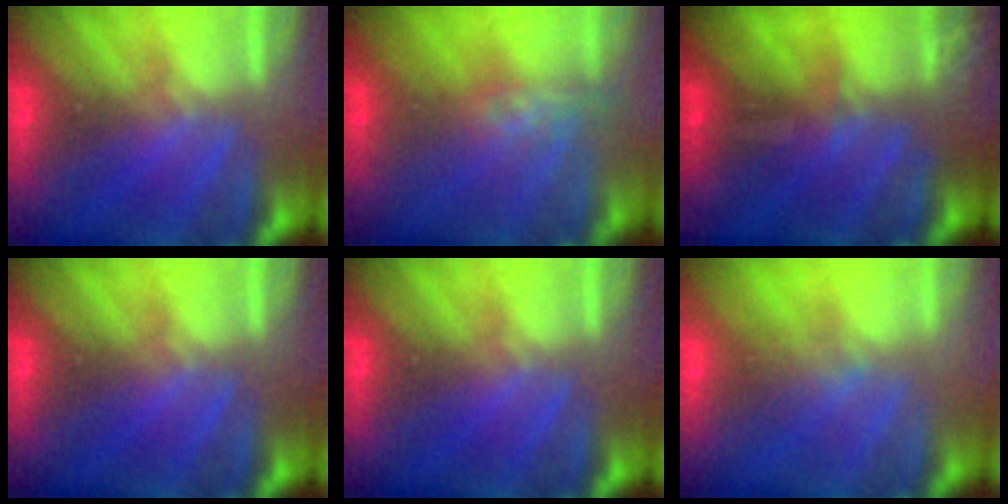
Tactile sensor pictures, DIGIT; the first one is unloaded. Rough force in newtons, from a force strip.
{"total": 4.2}
{"total": 3.0}
{"total": 0.0}
{"total": 0.0}
{"total": 5.0}